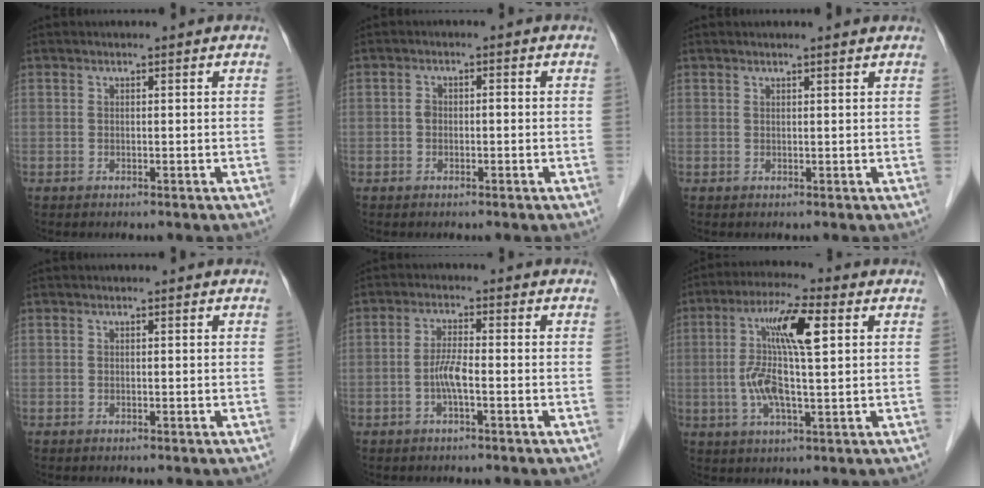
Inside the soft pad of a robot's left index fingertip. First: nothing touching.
{"total": 1.4, "force": [-0.3, 1.0, 0.9], "torque": [-0.021, 0.012, -0.005]}
{"total": 1.1, "force": [1.0, -0.1, 0.5], "torque": [-0.014, 0.004, 0.016]}
{"total": 0.0}
{"total": 3.3, "force": [-1.1, 0.4, 3.1], "torque": [-0.071, 0.004, -0.024]}
{"total": 11.0, "force": [1.7, 1.4, 10.7], "torque": [-0.214, 0.012, 0.028]}